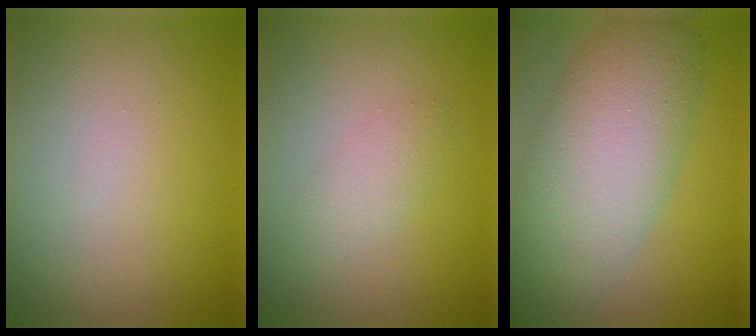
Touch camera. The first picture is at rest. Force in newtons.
{"total": 1.8, "press": 1.8, "slide": 0.1}
{"total": 9.1, "press": 9.1, "slide": 0.4}